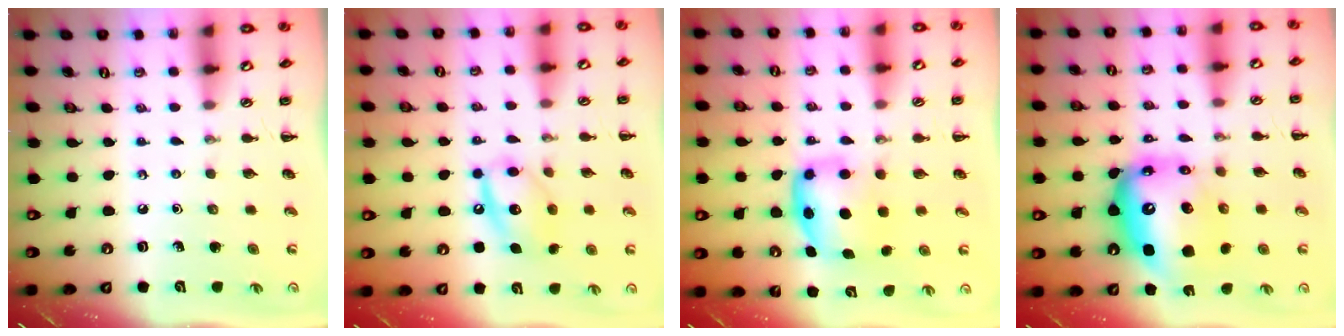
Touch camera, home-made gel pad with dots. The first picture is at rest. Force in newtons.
{"total": 12.6, "press": 12.4, "slide": 1.9}
{"total": 6.2, "press": 6.2, "slide": 0.8}
{"total": 15.8, "press": 15.1, "slide": 4.6}